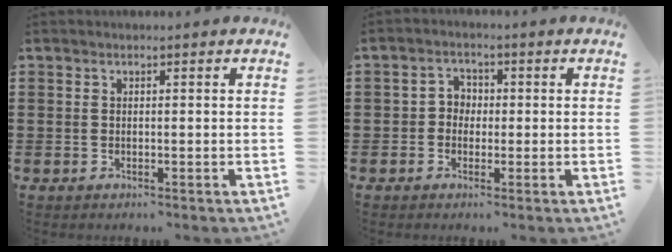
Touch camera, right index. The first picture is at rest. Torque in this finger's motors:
{"motor_torque": [0.24, 0.28, 0.27, 0.06]}